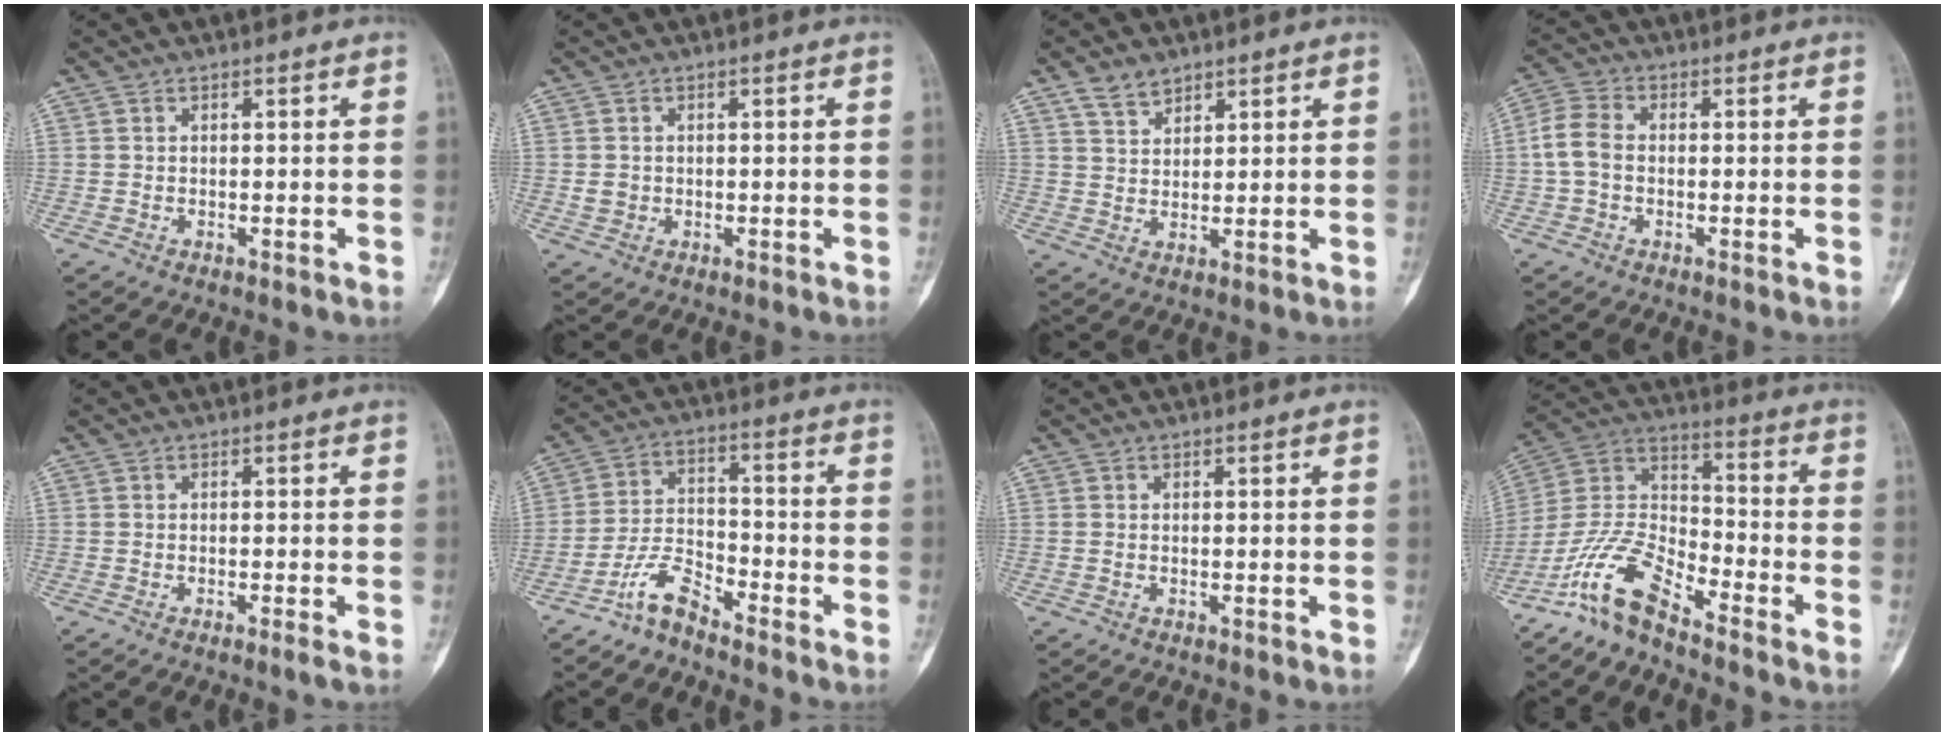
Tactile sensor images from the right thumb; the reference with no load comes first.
{"total": 1.7, "force": [-0.1, 1.5, 0.7], "torque": [-0.008, 0.004, 0.002]}
{"total": 4.3, "force": [3.2, 2.4, 1.6], "torque": [-0.015, -0.017, 0.065]}
{"total": 5.3, "force": [-0.4, 3.7, 3.7], "torque": [-0.079, 0.017, -0.016]}
{"total": 1.1, "force": [-0.7, -0.3, 0.8], "torque": [-0.020, 0.001, -0.015]}
{"total": 6.5, "force": [-5.6, 1.7, 2.9], "torque": [-0.056, 0.049, -0.117]}
{"total": 0.0}
{"total": 11.7, "force": [-9.3, 3.2, 6.3], "torque": [-0.134, 0.078, -0.191]}